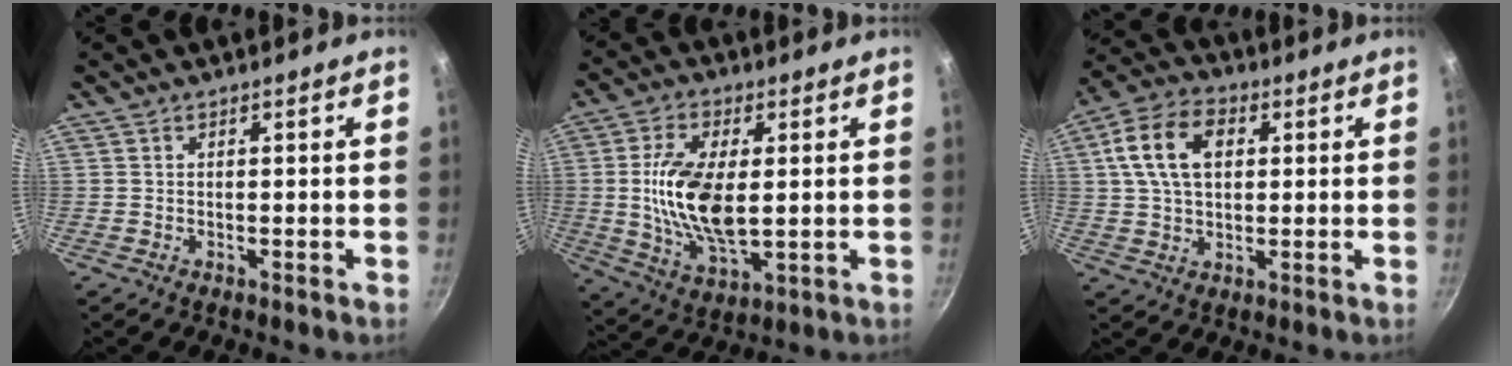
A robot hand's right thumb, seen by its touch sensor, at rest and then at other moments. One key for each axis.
{"total": 14.7, "fx": 1.0, "fy": 7.4, "fz": 12.7, "tx": -0.239, "ty": -0.005, "tz": 0.022}
{"total": 12.4, "fx": 2.9, "fy": 8.1, "fz": 8.9, "tx": -0.151, "ty": 0.013, "tz": 0.040}